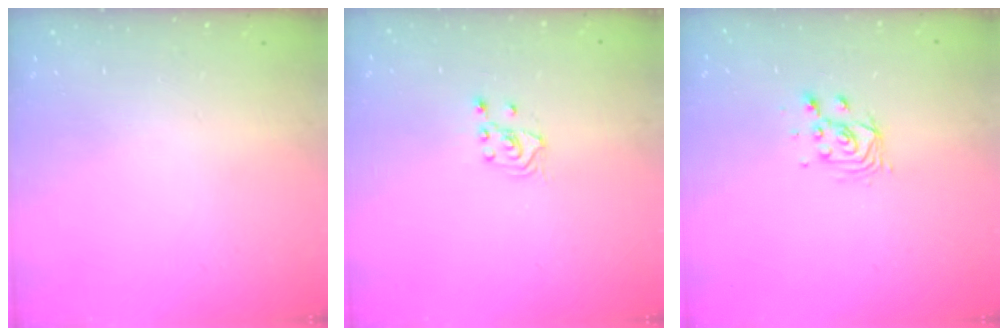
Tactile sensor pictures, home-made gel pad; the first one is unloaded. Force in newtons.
{"total": 2.1, "press": 2.0, "slide": 0.8}
{"total": 5.0, "press": 5.0, "slide": 0.3}